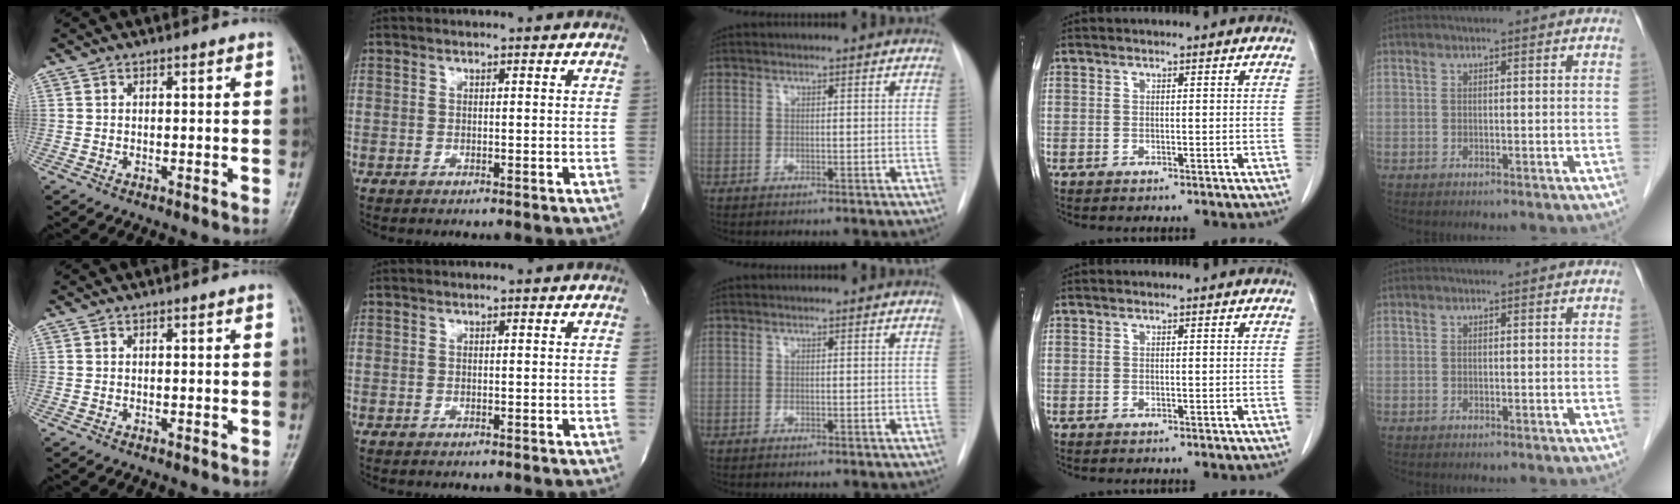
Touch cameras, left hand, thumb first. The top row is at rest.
{}